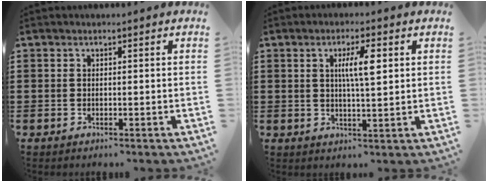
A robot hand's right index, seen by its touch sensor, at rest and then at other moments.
{"total": 5.4, "force": [1.4, 1.2, 5.1], "torque": [-0.094, 0.007, 0.018]}